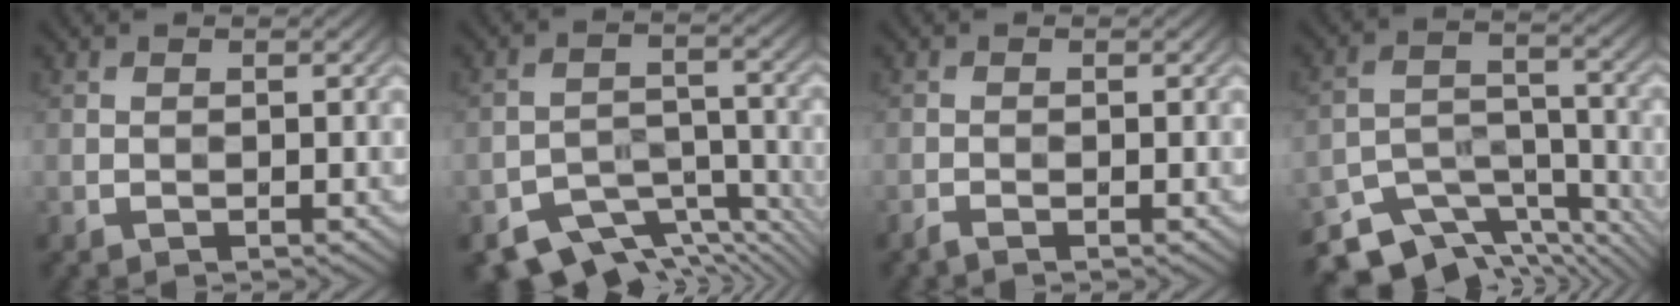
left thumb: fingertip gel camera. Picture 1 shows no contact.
{"total": 8.9, "force": [-7.0, 4.0, 3.9], "torque": [-0.060, -0.020, -0.113]}
{"total": 0.8, "force": [-0.7, 0.0, 0.4], "torque": [-0.010, 0.001, -0.018]}
{"total": 10.8, "force": [-8.4, 5.0, 4.6], "torque": [-0.088, -0.009, -0.137]}